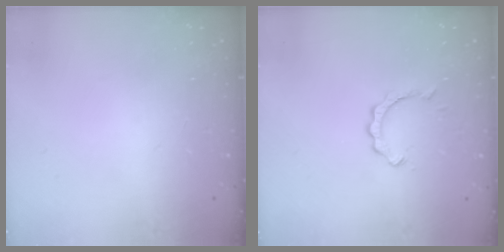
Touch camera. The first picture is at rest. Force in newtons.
{"total": 2.7, "press": 2.7, "slide": 0.3}